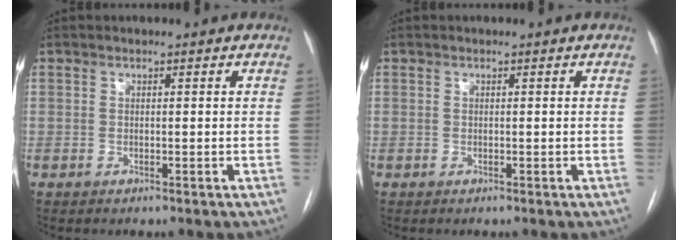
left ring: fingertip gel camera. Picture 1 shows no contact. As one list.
[{"total": 0.0}]